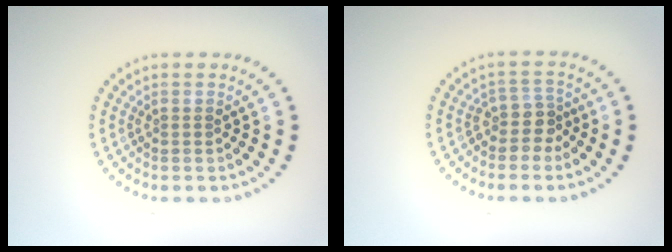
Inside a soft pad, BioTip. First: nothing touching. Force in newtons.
{"total": 2.2, "press": 1.6, "slide": 1.5}